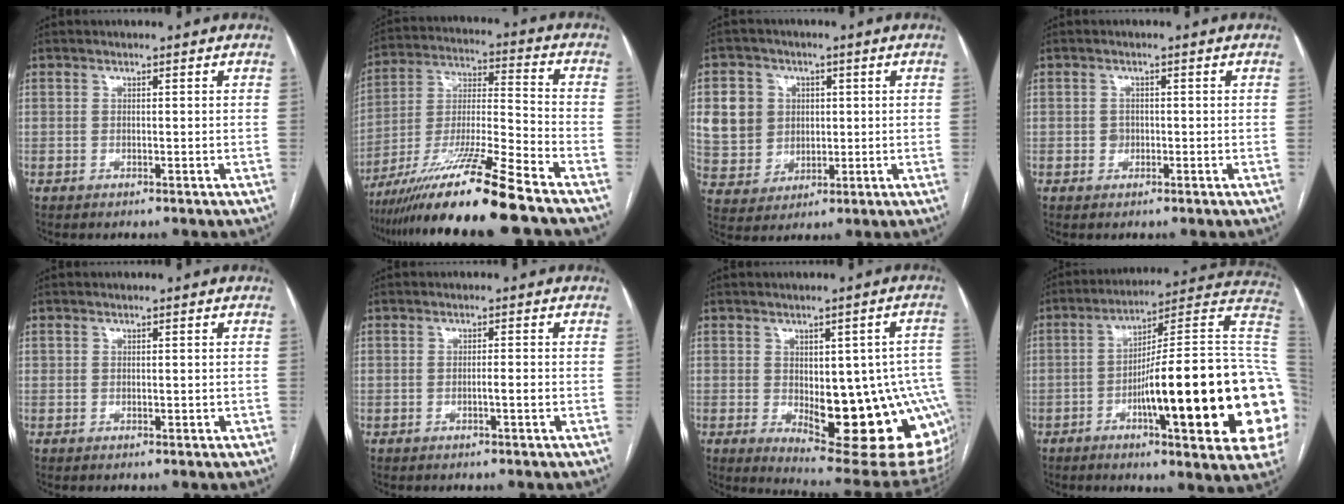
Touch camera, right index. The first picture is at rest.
{"total": 17.9, "force": [-13.6, -1.4, 11.5], "torque": [-0.233, -0.028, -0.248]}
{"total": 9.2, "force": [2.0, 8.4, 3.1], "torque": [-0.080, 0.023, 0.048]}
{"total": 1.3, "force": [-0.3, 1.2, 0.5], "torque": [-0.007, 0.004, -0.002]}
{"total": 0.7, "force": [0.0, 0.5, 0.4], "torque": [-0.009, 0.003, 0.004]}
{"total": 1.3, "force": [-0.5, -0.1, 1.2], "torque": [-0.021, 0.000, -0.009]}
{"total": 19.4, "force": [-3.5, 6.2, 18.1], "torque": [-0.159, 0.010, -0.019]}
{"total": 29.0, "force": [-4.4, 2.7, 28.5], "torque": [-0.295, 0.012, -0.071]}